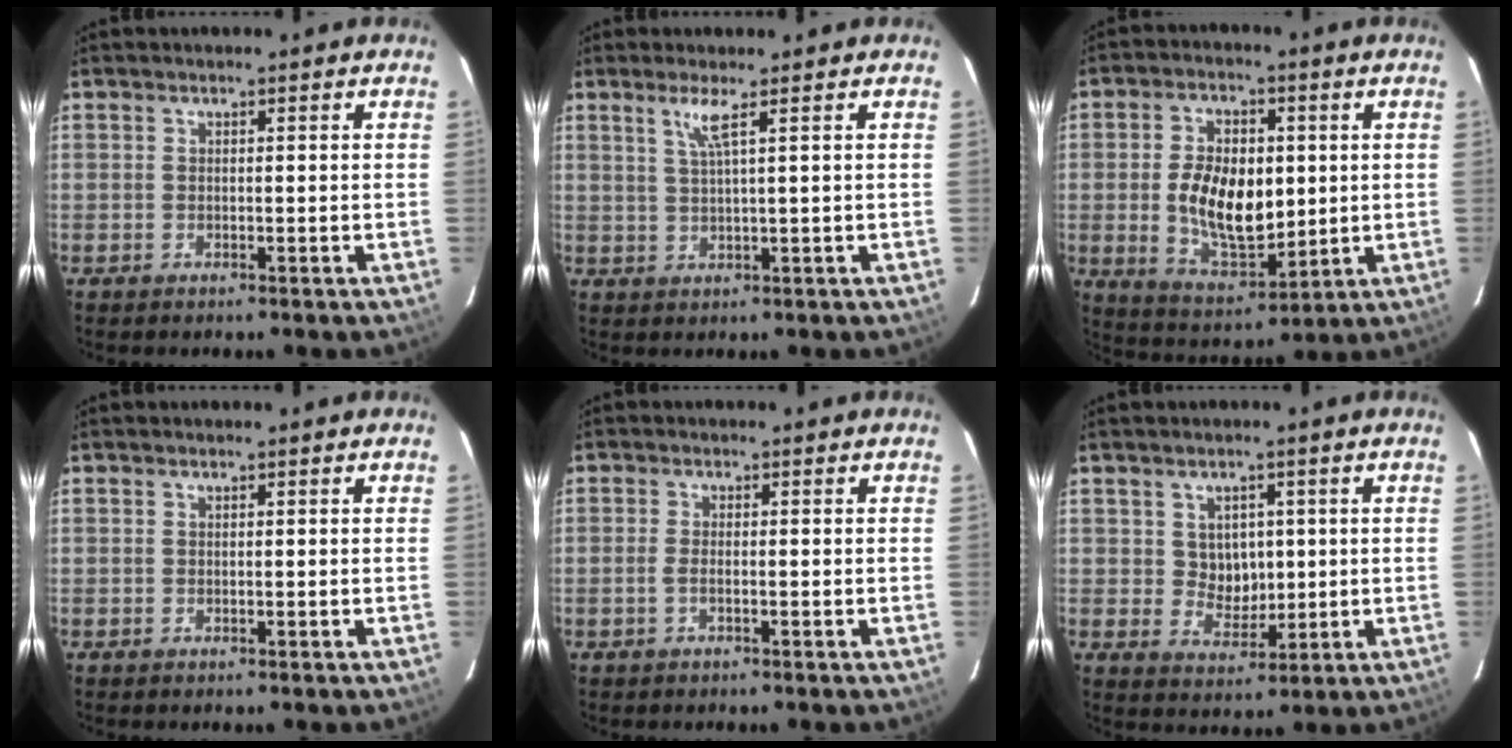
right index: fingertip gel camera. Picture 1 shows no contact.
{"total": 3.2, "force": [1.7, -0.7, 2.6], "torque": [-0.048, -0.007, 0.036]}
{"total": 13.5, "force": [0.2, 7.6, 11.1], "torque": [-0.208, 0.000, 0.020]}
{"total": 0.0}
{"total": 1.7, "force": [-0.6, 0.4, 1.6], "torque": [-0.035, -0.001, -0.012]}
{"total": 5.3, "force": [1.0, 4.6, 2.3], "torque": [-0.035, 0.004, 0.027]}